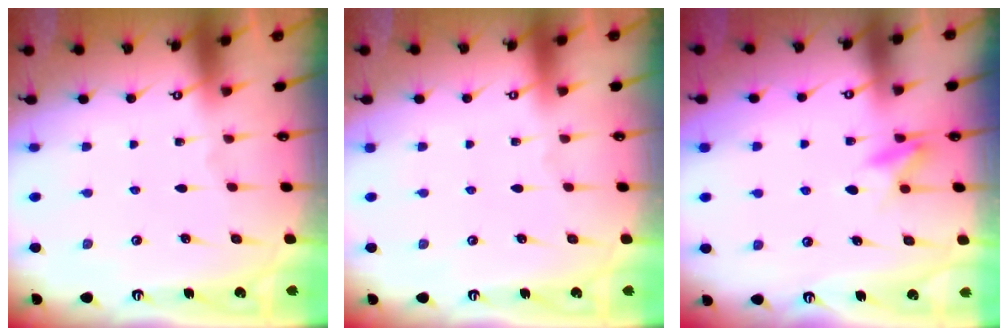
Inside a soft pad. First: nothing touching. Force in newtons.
{"total": 4.0, "press": 4.0, "slide": 0.1}
{"total": 7.0, "press": 6.9, "slide": 1.0}